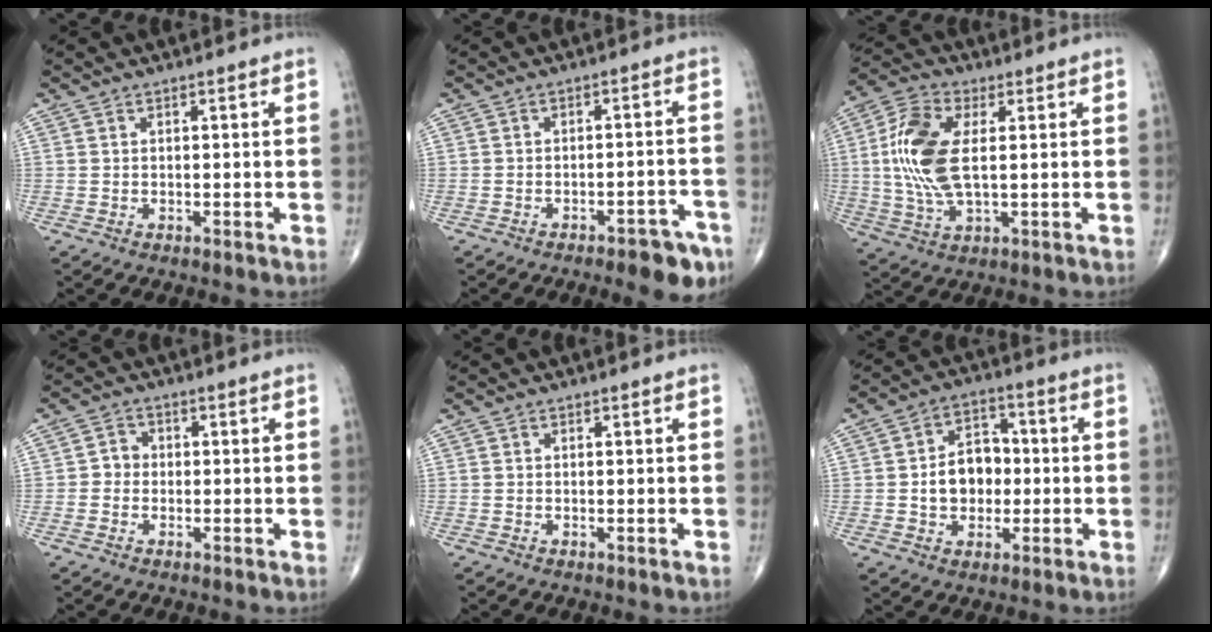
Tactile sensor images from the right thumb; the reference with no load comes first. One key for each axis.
{"total": 7.9, "fx": -5.4, "fy": 2.8, "fz": 5.0, "tx": -0.046, "ty": 0.033, "tz": -0.068}
{"total": 13.2, "fx": 1.4, "fy": 6.4, "fz": 11.5, "tx": -0.253, "ty": 0.005, "tz": 0.027}
{"total": 2.7, "fx": -0.4, "fy": 2.5, "fz": 1.0, "tx": 0.001, "ty": 0.009, "tz": -0.016}
{"total": 0.0}
{"total": 9.5, "fx": -0.7, "fy": 7.3, "fz": 6.1, "tx": -0.066, "ty": 0.023, "tz": -0.016}